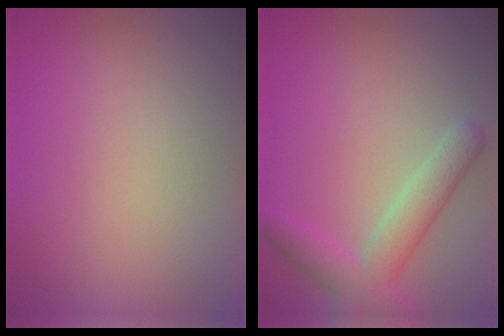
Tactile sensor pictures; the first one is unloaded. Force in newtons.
{"total": 4.2, "press": 4.2, "slide": 0.2}